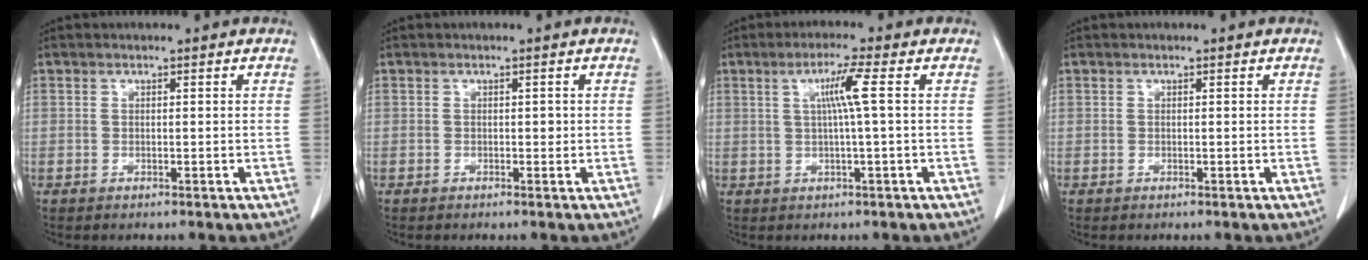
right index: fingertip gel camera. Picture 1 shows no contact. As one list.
[{"total": 0.5, "force": [-0.1, 0.3, 0.4], "torque": [-0.002, 0.002, -0.004]}, {"total": 4.7, "force": [0.8, -0.9, 4.6], "torque": [-0.088, 0.006, 0.016]}, {"total": 0.0}]